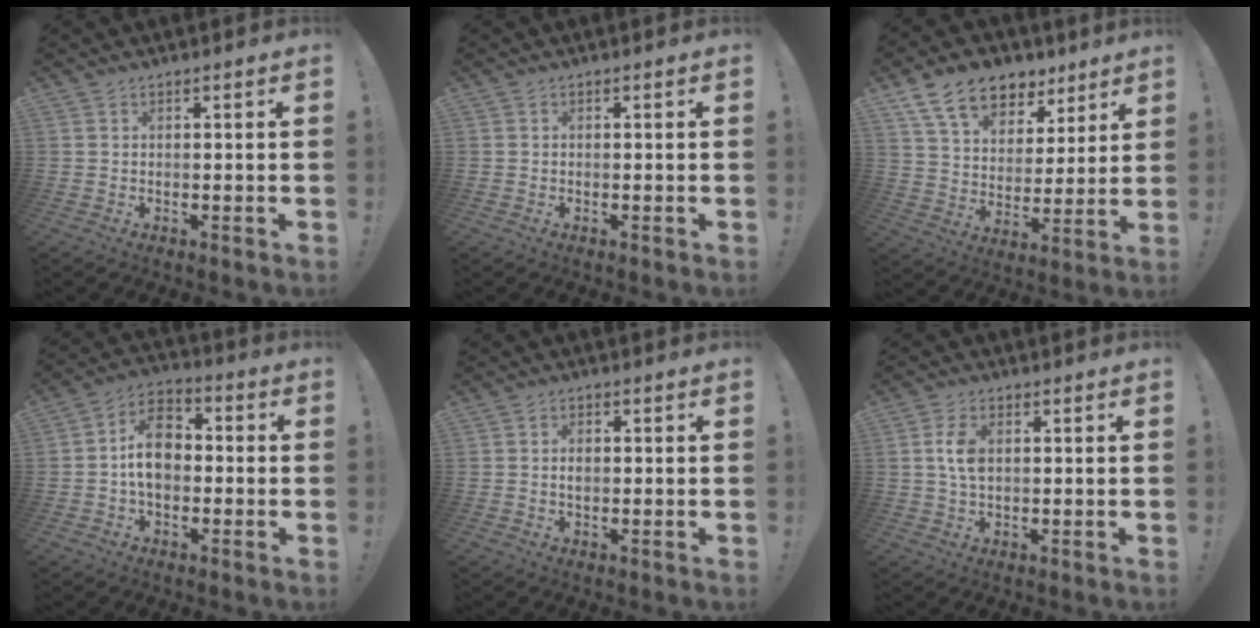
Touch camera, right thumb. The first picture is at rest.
{"total": 0.0}
{"total": 15.7, "force": [10.2, 9.6, 7.1], "torque": [-0.125, -0.055, 0.189]}
{"total": 11.3, "force": [-0.3, 8.0, 8.0], "torque": [-0.122, 0.014, -0.005]}
{"total": 1.8, "force": [0.1, 1.2, 1.4], "torque": [-0.010, 0.001, -0.003]}
{"total": 6.0, "force": [1.0, 3.6, 4.8], "torque": [-0.098, 0.003, 0.014]}